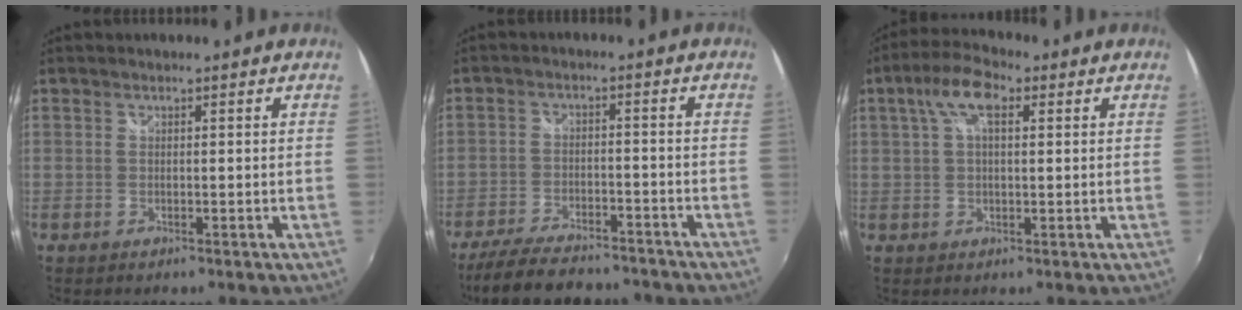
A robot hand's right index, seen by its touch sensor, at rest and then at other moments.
{"total": 17.5, "force": [-14.7, 5.4, 7.8], "torque": [-0.167, -0.020, -0.216]}
{"total": 7.4, "force": [2.8, 3.2, 6.1], "torque": [-0.118, 0.023, 0.048]}